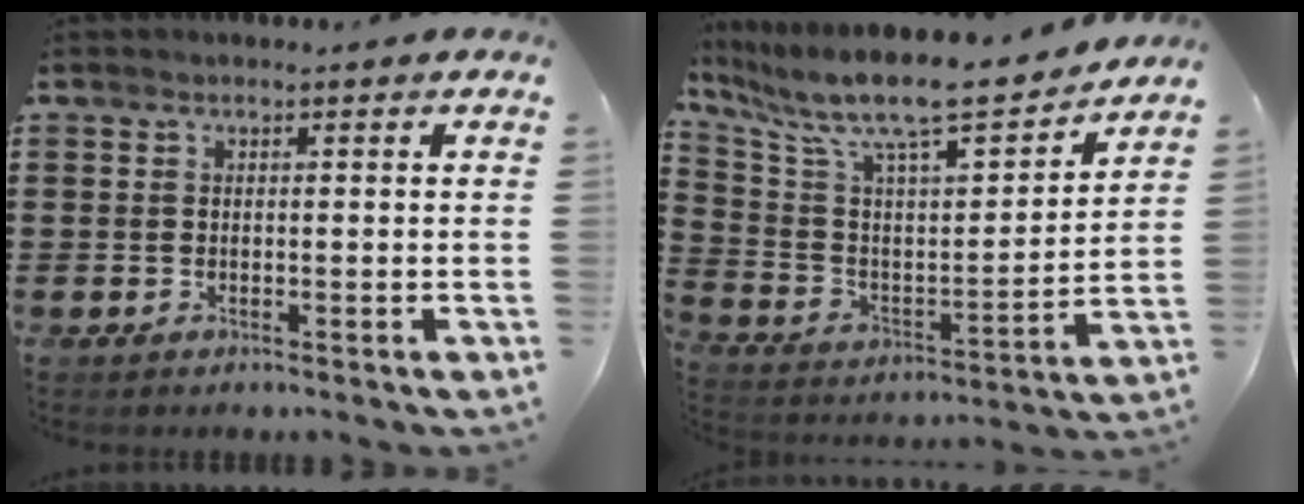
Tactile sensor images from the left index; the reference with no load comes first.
{"total": 10.6, "force": [9.0, 1.4, 5.4], "torque": [-0.138, -0.072, 0.146]}